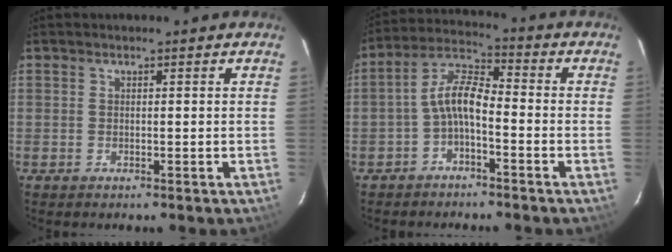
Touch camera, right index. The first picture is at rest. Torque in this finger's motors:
{"motor_torque": [1.40, -0.40, 0.60, 0.14]}